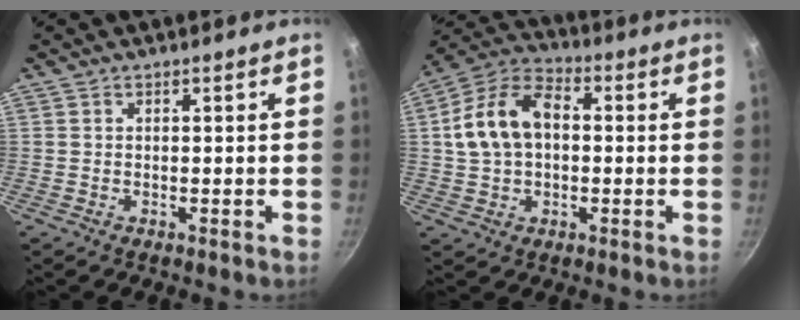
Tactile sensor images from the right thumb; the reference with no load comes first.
{"total": 13.6, "force": [1.2, 9.1, 10.0], "torque": [-0.167, 0.032, 0.006]}